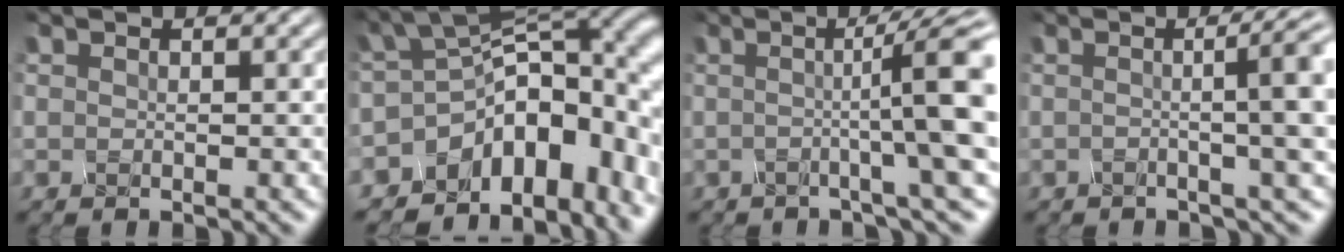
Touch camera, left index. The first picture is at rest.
{"total": 13.6, "force": [-6.5, 8.5, 8.3], "torque": [-0.100, -0.014, -0.101]}
{"total": 9.8, "force": [0.1, 1.4, 9.7], "torque": [-0.103, 0.015, -0.005]}
{"total": 8.8, "force": [0.4, 2.7, 8.4], "torque": [-0.059, 0.025, -0.014]}